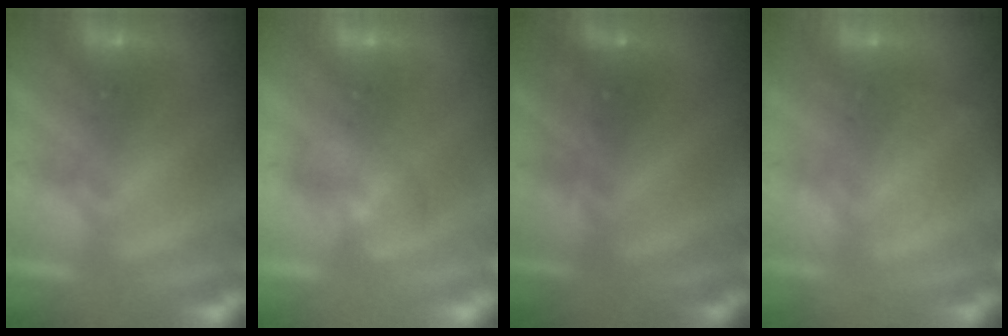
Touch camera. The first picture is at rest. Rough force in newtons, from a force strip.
{"total": 3.4}
{"total": 2.4}
{"total": 2.0}